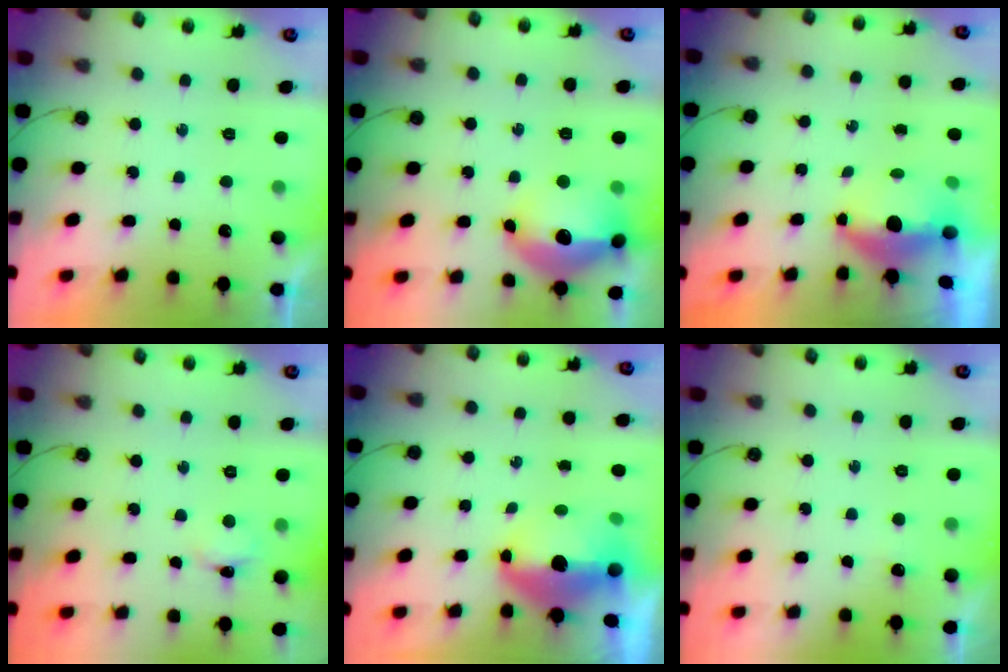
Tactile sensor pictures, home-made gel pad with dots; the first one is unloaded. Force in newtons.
{"total": 18.5, "press": 18.4, "slide": 1.5}
{"total": 11.4, "press": 6.5, "slide": 9.4}
{"total": 3.0, "press": 3.0, "slide": 0.4}
{"total": 11.2, "press": 11.1, "slide": 2.0}
{"total": 2.9, "press": 2.8, "slide": 0.6}